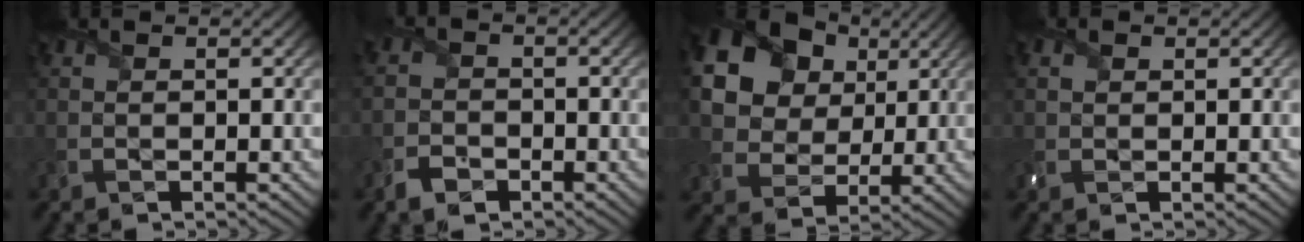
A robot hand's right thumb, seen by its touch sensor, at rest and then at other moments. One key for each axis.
{"total": 2.6, "fx": -1.9, "fy": 1.6, "fz": 0.9, "tx": -0.026, "ty": -0.001, "tz": -0.046}
{"total": 19.2, "fx": 8.1, "fy": 14.8, "fz": 9.0, "tx": -0.250, "ty": 0.052, "tz": 0.173}
{"total": 1.5, "fx": 0.5, "fy": 1.2, "fz": 0.6, "tx": -0.024, "ty": 0.001, "tz": 0.008}